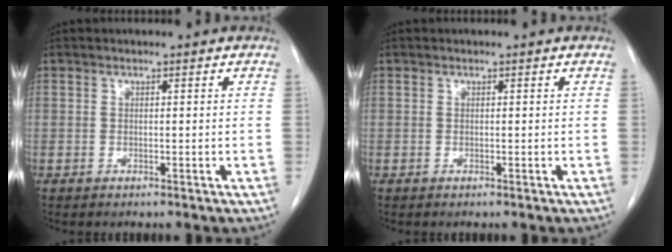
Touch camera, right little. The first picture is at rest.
{"total": 0.0}